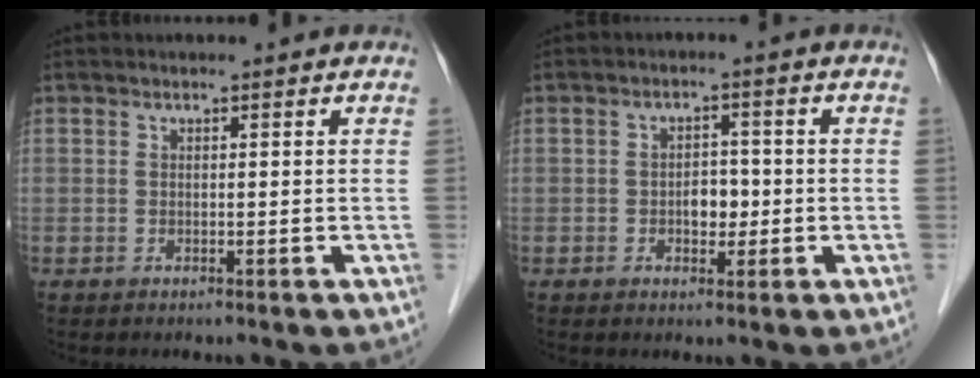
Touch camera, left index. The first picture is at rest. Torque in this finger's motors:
{"motor_torque": [0.08, 0.03, 0.02, 0.01]}